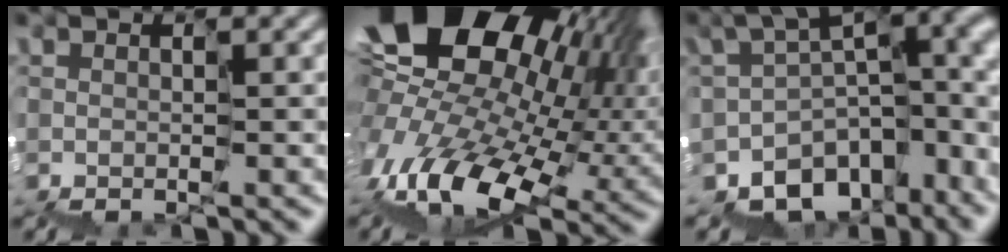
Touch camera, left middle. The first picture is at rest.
{"total": 15.9, "force": [3.2, 9.2, 12.6], "torque": [-0.223, -0.022, 0.078]}
{"total": 10.6, "force": [-5.8, 6.7, 5.7], "torque": [-0.083, -0.020, -0.073]}